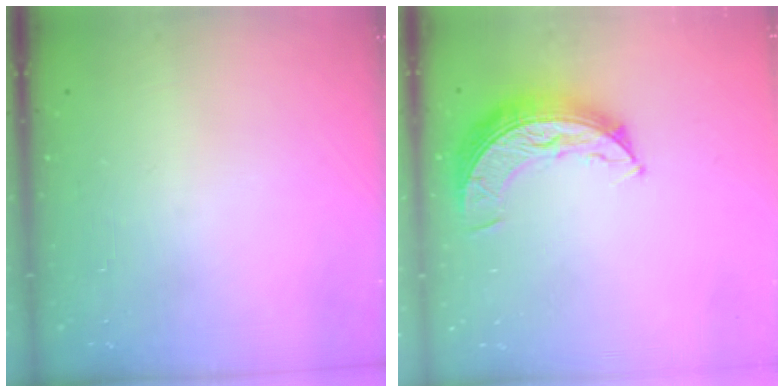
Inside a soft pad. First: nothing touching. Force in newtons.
{"total": 9.1, "press": 9.1, "slide": 0.6}